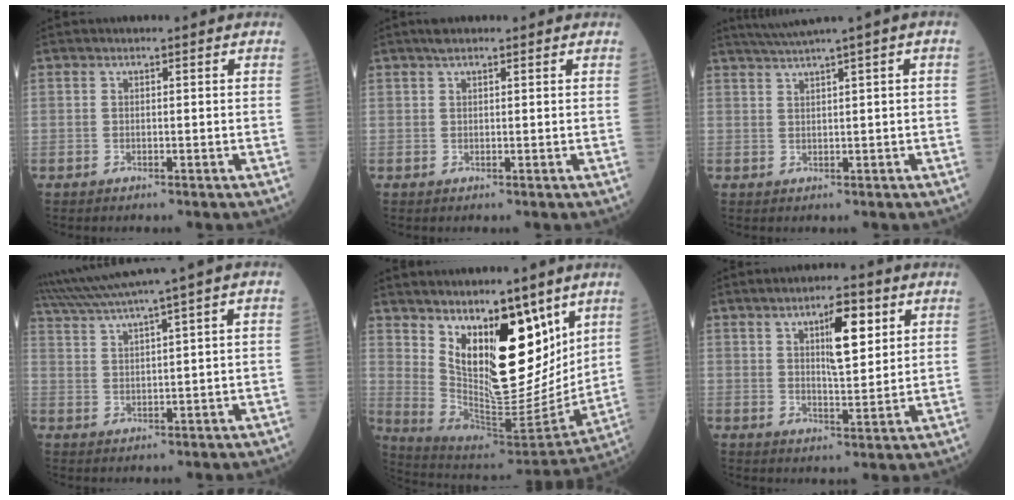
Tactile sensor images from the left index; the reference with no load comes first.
{"total": 1.6, "force": [1.3, 0.4, 0.9], "torque": [-0.020, 0.012, 0.022]}
{"total": 4.4, "force": [2.8, -1.1, 3.2], "torque": [-0.064, 0.014, 0.054]}
{"total": 8.4, "force": [6.6, -2.4, 4.6], "torque": [-0.084, 0.021, 0.118]}
{"total": 17.6, "force": [9.2, 6.5, 13.5], "torque": [-0.213, -0.010, 0.178]}
{"total": 7.1, "force": [3.1, 1.8, 6.2], "torque": [-0.102, 0.006, 0.051]}